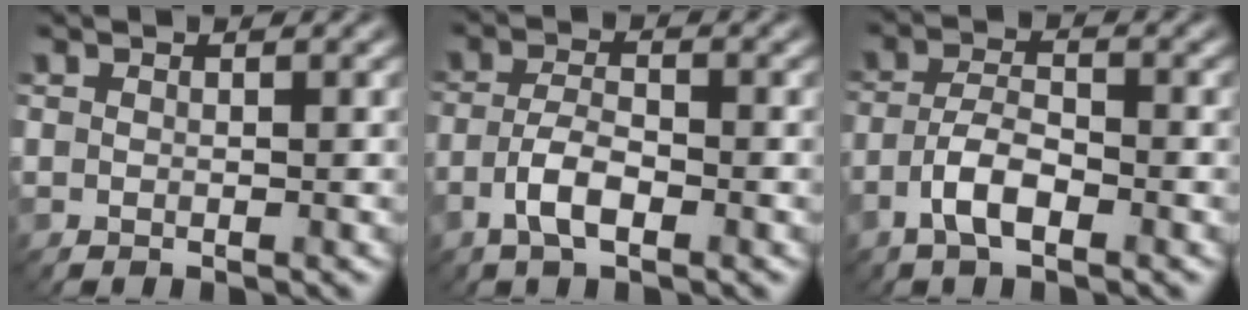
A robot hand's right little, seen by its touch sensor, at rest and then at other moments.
{"total": 3.3, "force": [-1.7, 1.1, 2.6], "torque": [-0.056, 0.006, -0.038]}
{"total": 3.6, "force": [-2.0, 1.2, 2.8], "torque": [-0.058, 0.008, -0.044]}